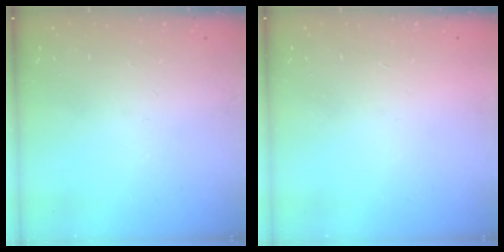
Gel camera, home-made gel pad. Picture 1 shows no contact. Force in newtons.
{"total": 1.6, "press": 1.6, "slide": 0.1}